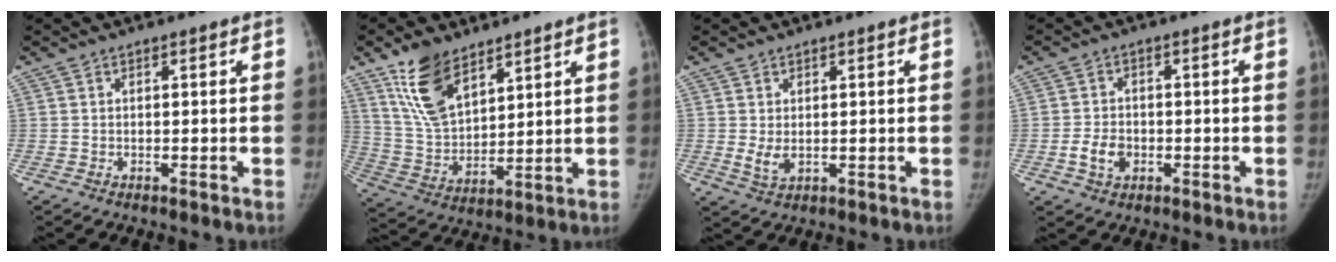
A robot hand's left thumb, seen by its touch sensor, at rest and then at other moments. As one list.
[{"total": 13.4, "force": [8.6, 6.7, 7.8], "torque": [-0.122, -0.042, 0.177]}, {"total": 3.0, "force": [0.2, 1.8, 2.4], "torque": [-0.046, -0.009, 0.011]}, {"total": 4.7, "force": [-1.4, 3.6, 2.8], "torque": [-0.043, 0.010, -0.024]}]